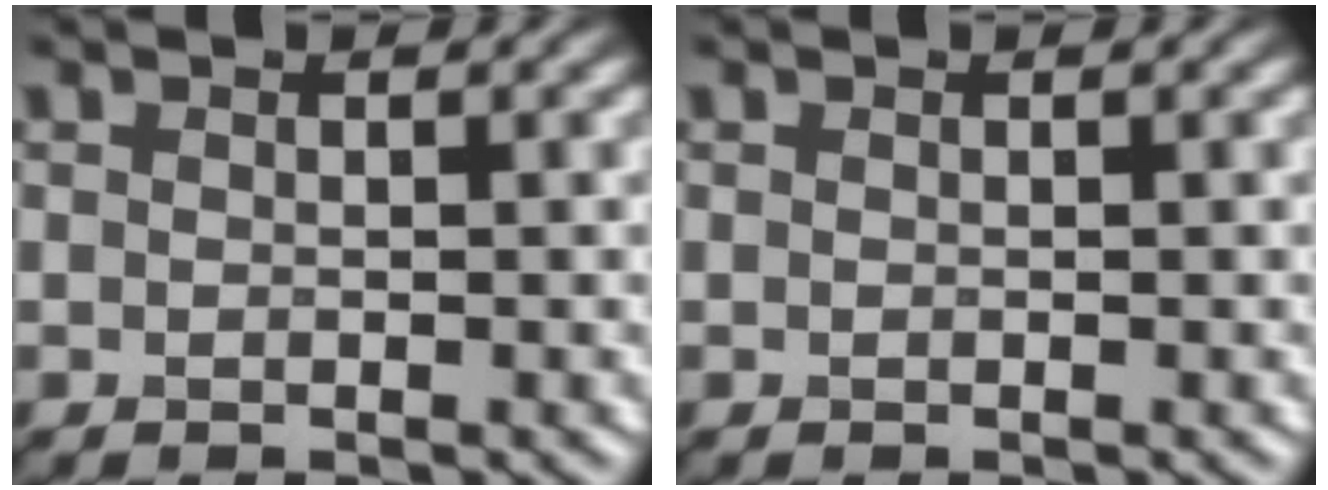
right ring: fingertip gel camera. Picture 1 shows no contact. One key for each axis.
{"total": 0.0}